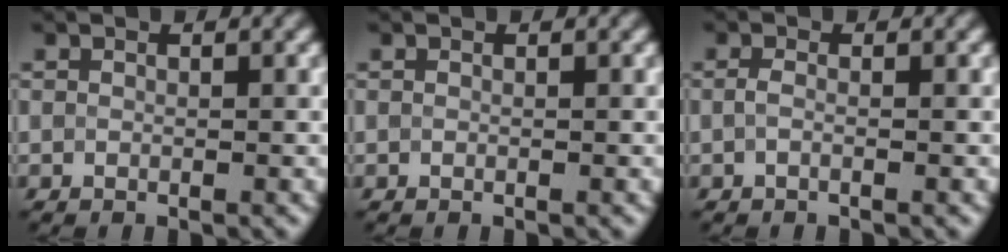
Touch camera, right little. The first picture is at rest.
{"total": 0.0}
{"total": 1.0, "force": [-0.3, 0.3, 1.0], "torque": [-0.018, -0.004, -0.008]}